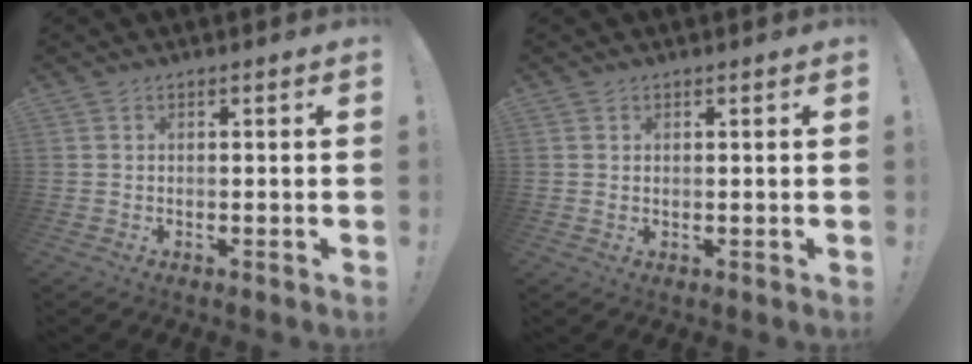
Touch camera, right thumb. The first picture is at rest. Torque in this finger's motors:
{"motor_torque": [-0.22, -0.07, 0.03, 0.18, 0.03]}